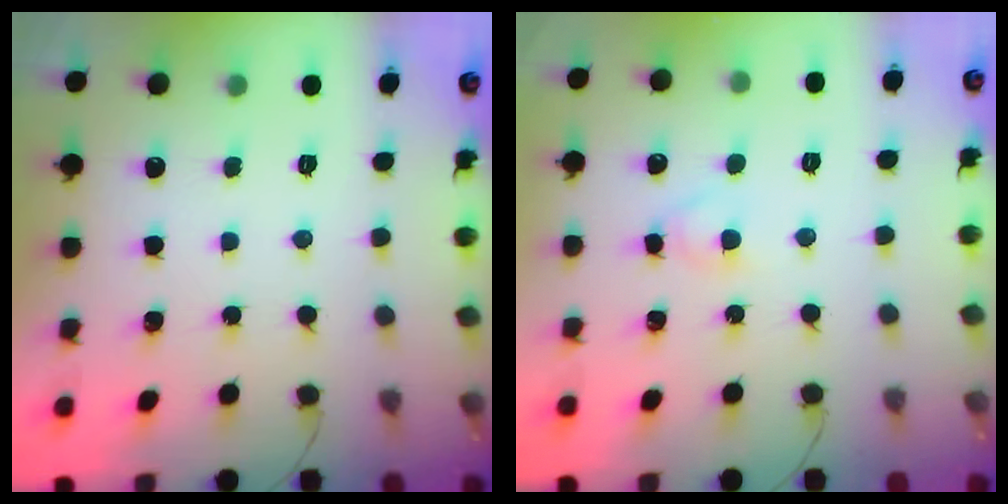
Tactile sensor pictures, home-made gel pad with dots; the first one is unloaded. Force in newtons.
{"total": 2.9, "press": 2.7, "slide": 1.1}